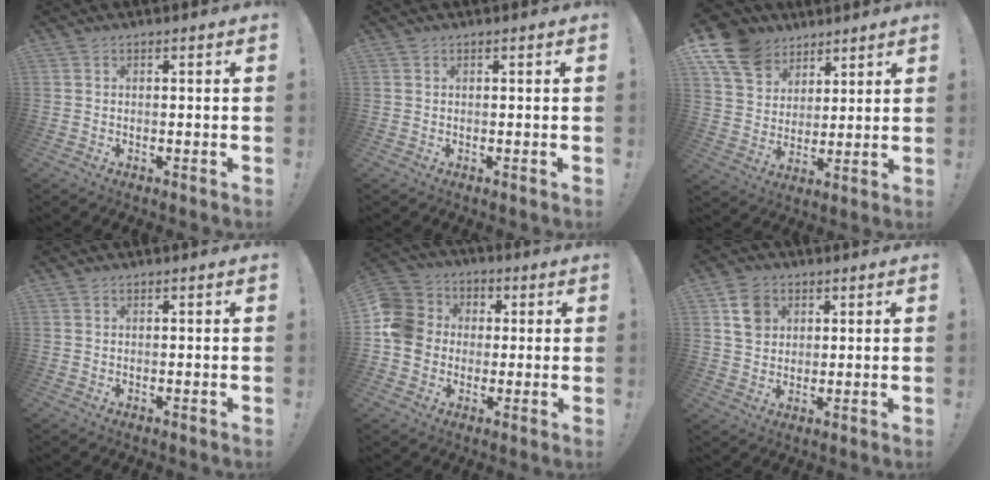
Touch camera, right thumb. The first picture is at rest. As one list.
[{"total": 0.0}, {"total": 14.0, "force": [8.8, 9.7, 5.0], "torque": [-0.091, -0.055, 0.172]}, {"total": 0.0}, {"total": 12.3, "force": [-0.4, 11.2, 5.1], "torque": [-0.094, 0.019, -0.004]}, {"total": 8.2, "force": [3.1, 6.6, 3.7], "torque": [-0.048, -0.001, 0.063]}]